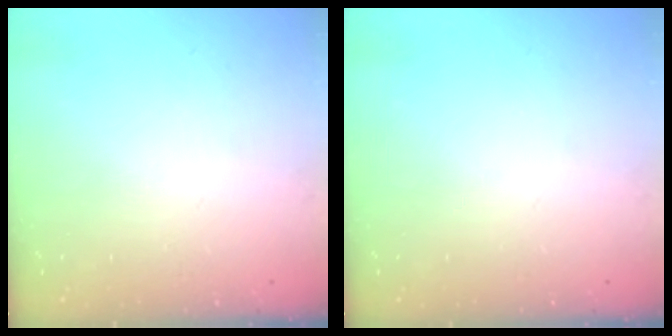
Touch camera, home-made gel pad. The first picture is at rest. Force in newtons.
{"total": 0.0}